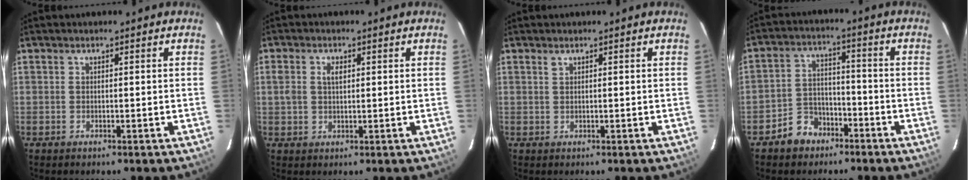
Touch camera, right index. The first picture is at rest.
{"total": 2.9, "force": [0.8, 1.9, 2.1], "torque": [-0.038, 0.006, 0.014]}
{"total": 0.5, "force": [0.5, 0.1, 0.2], "torque": [-0.002, 0.001, 0.010]}
{"total": 7.1, "force": [-4.8, 5.0, 1.5], "torque": [-0.043, 0.024, -0.073]}